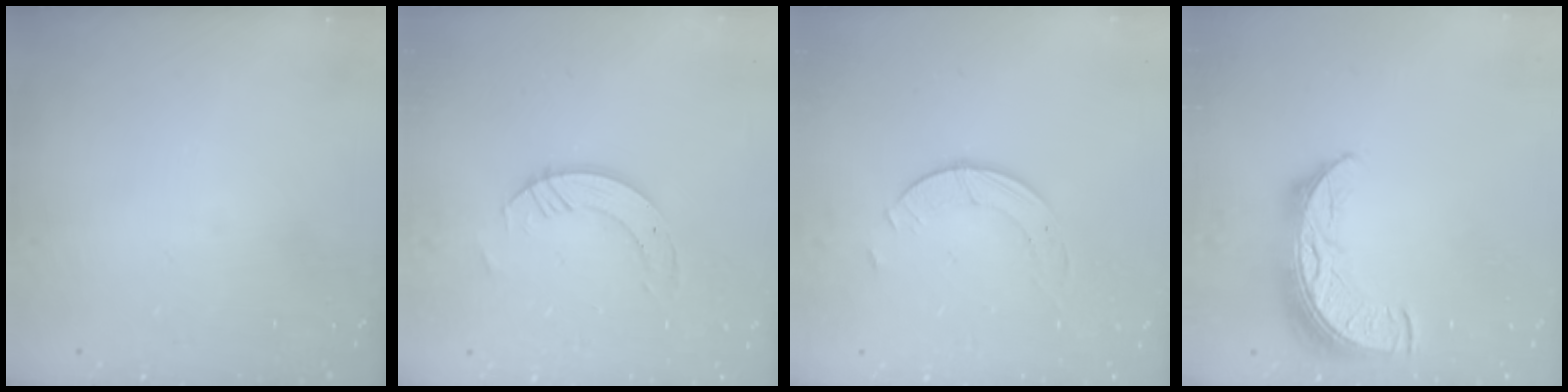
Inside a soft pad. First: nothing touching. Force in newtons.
{"total": 6.5, "press": 6.4, "slide": 0.7}
{"total": 1.8, "press": 1.8, "slide": 0.2}
{"total": 13.7, "press": 13.7, "slide": 1.0}